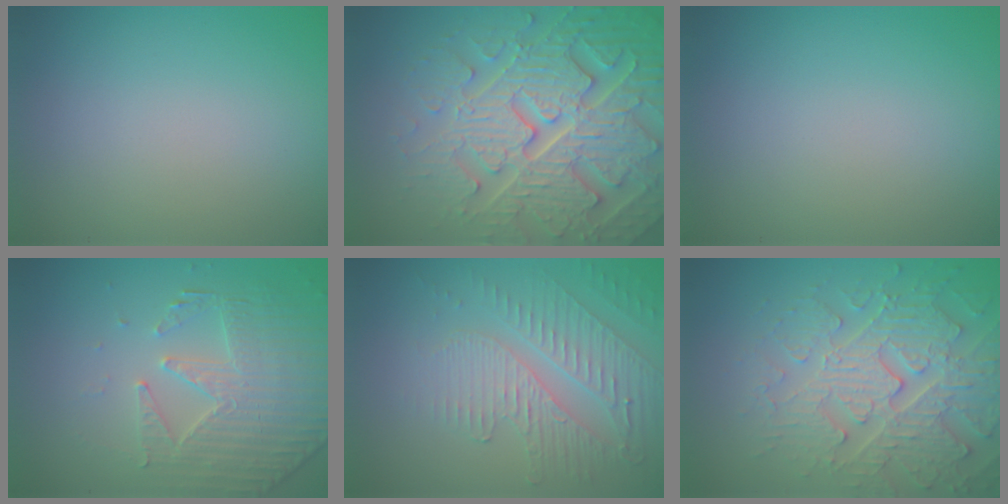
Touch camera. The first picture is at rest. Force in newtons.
{"total": 7.9, "press": 7.7, "slide": 1.9}
{"total": 0.0}
{"total": 4.9, "press": 3.9, "slide": 2.9}
{"total": 5.0, "press": 3.4, "slide": 3.6}
{"total": 6.1, "press": 5.3, "slide": 3.0}